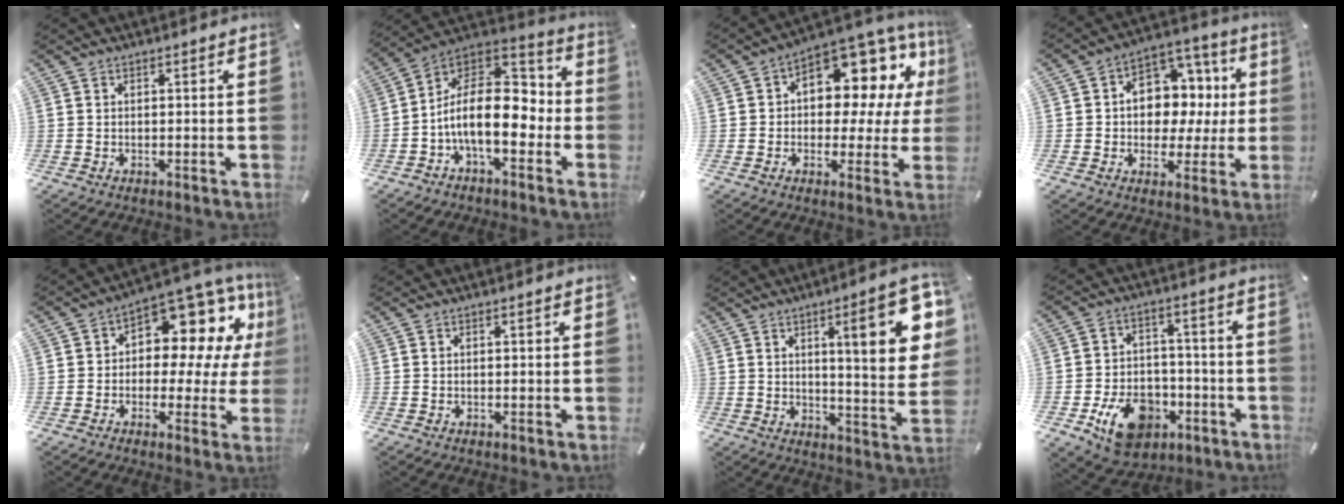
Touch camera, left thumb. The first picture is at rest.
{"total": 17.0, "force": [-3.5, 9.6, 13.5], "torque": [-0.242, 0.003, -0.059]}
{"total": 11.3, "force": [4.9, 7.5, 6.9], "torque": [-0.089, -0.058, 0.084]}
{"total": 11.7, "force": [1.0, 10.0, 6.0], "torque": [-0.081, -0.013, 0.026]}
{"total": 10.9, "force": [4.9, 6.9, 6.8], "torque": [-0.097, -0.054, 0.084]}
{"total": 0.6, "force": [0.0, 0.1, 0.6], "torque": [-0.010, -0.001, 0.000]}
{"total": 18.1, "force": [6.6, 4.1, 16.4], "torque": [-0.237, -0.030, 0.089]}
{"total": 13.9, "force": [-6.3, 9.8, 7.7], "torque": [-0.115, 0.043, -0.102]}